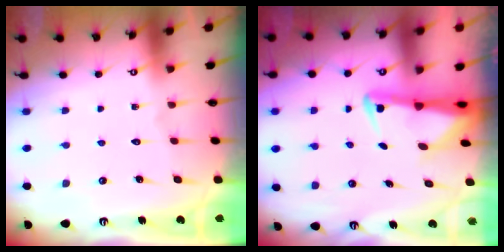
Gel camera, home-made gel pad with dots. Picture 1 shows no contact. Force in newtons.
{"total": 2.6, "press": 2.5, "slide": 0.7}